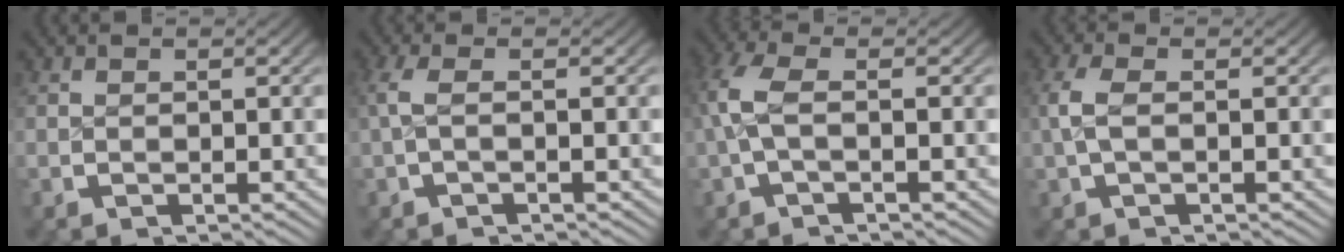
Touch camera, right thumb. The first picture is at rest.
{"total": 1.9, "force": [-0.1, 0.5, 1.9], "torque": [-0.049, 0.004, 0.000]}
{"total": 3.6, "force": [0.0, 1.7, 3.2], "torque": [-0.092, -0.004, 0.005]}
{"total": 2.6, "force": [0.2, 1.2, 2.3], "torque": [-0.065, -0.001, 0.006]}